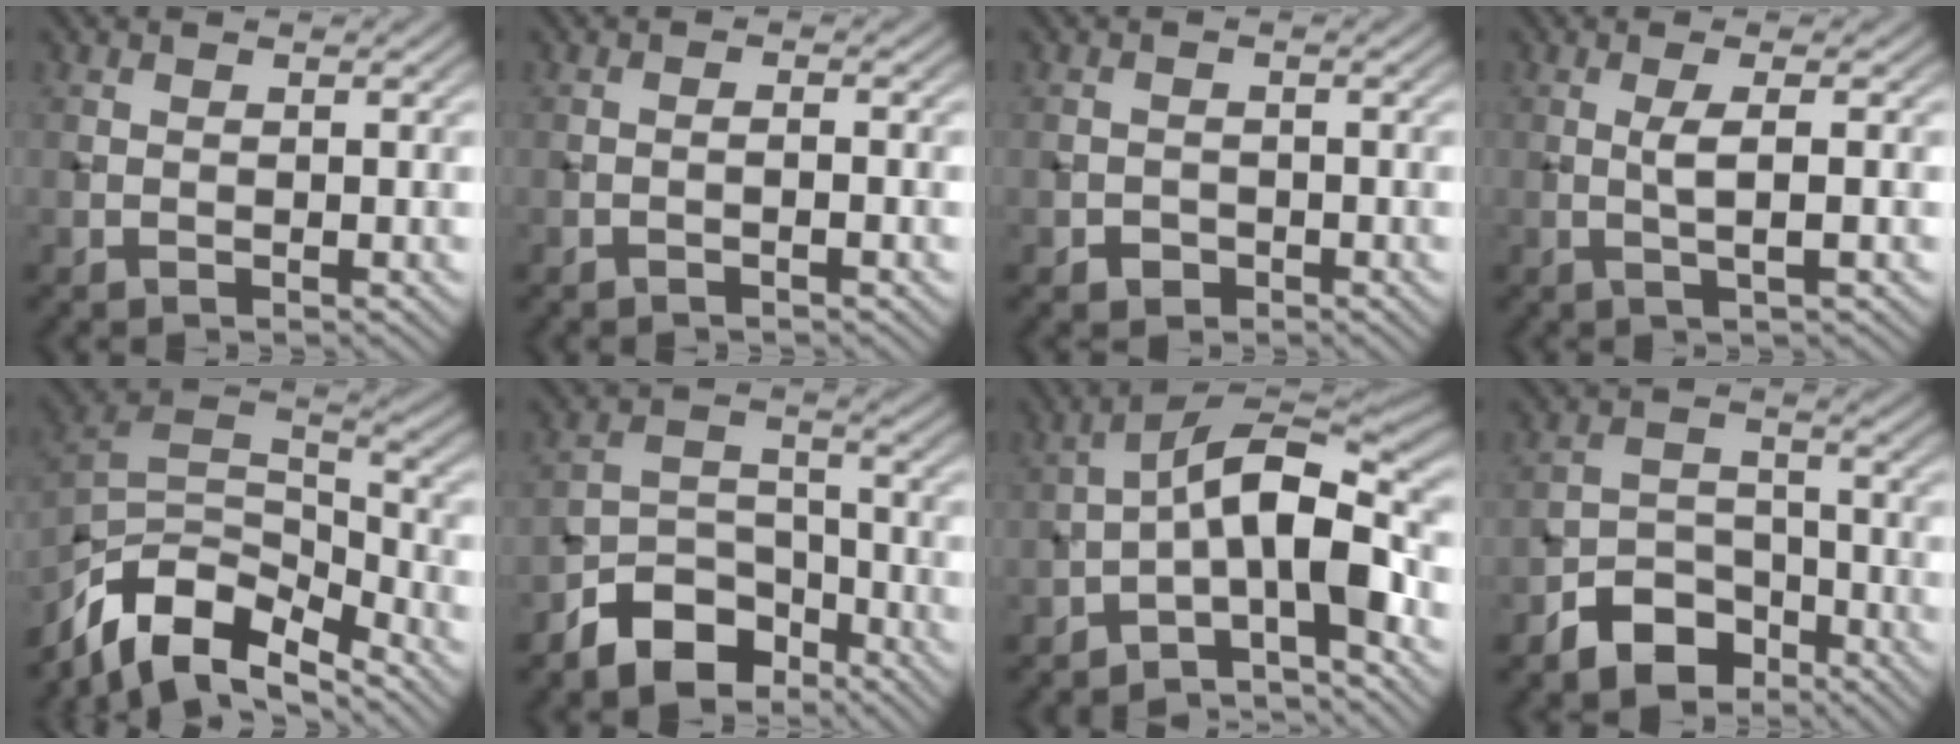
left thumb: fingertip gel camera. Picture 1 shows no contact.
{"total": 1.1, "force": [-0.6, 0.0, 0.9], "torque": [-0.014, 0.006, -0.014]}
{"total": 1.5, "force": [-0.9, 1.1, 0.5], "torque": [-0.004, -0.001, -0.019]}
{"total": 2.8, "force": [0.2, 0.2, 2.8], "torque": [-0.051, 0.005, -0.002]}
{"total": 12.0, "force": [-8.3, 5.0, 7.1], "torque": [-0.149, -0.008, -0.152]}
{"total": 8.4, "force": [-5.9, 4.7, 3.8], "torque": [-0.065, -0.005, -0.121]}
{"total": 10.5, "force": [-3.5, 3.5, 9.3], "torque": [-0.141, 0.013, -0.075]}
{"total": 6.8, "force": [-4.7, 4.1, 2.9], "torque": [-0.053, -0.001, -0.097]}